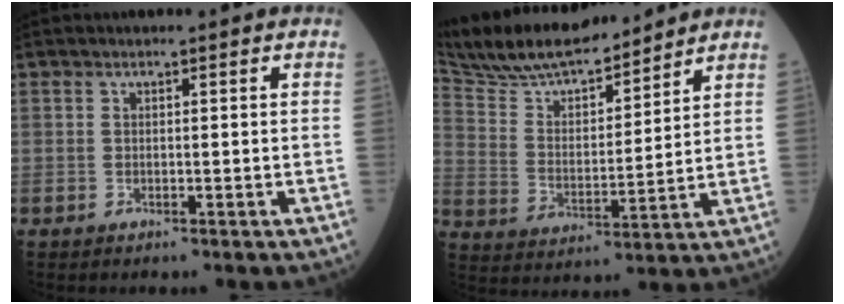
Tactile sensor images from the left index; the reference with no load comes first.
{"total": 17.5, "force": [15.4, 3.9, 7.3], "torque": [-0.137, 0.016, 0.277]}